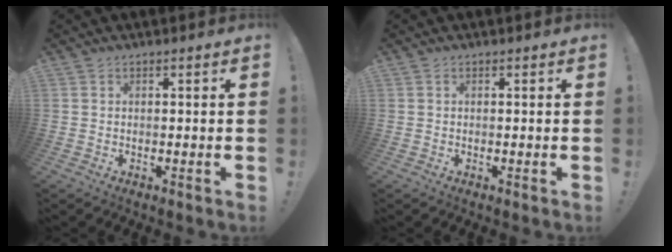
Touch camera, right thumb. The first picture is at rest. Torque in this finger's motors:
{"motor_torque": [-0.02, 0.17, 0.05, -0.15, 0.01]}